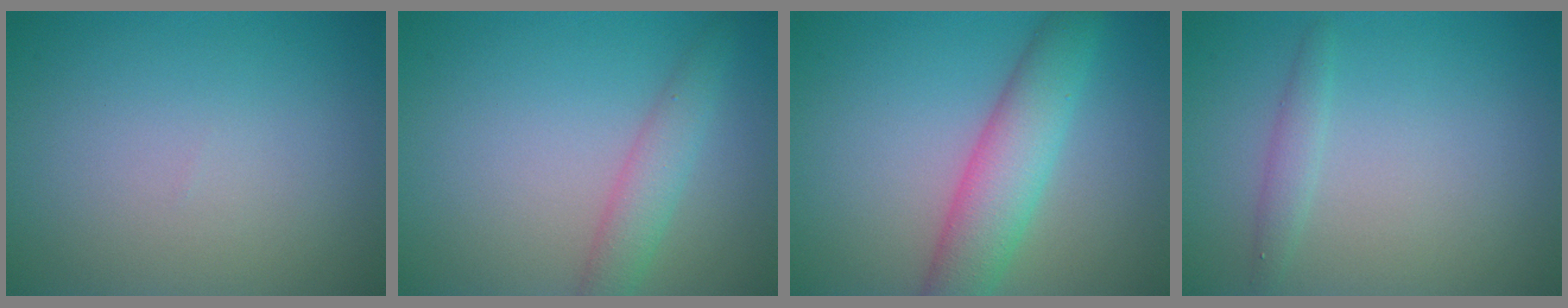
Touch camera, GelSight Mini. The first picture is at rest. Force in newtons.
{"total": 2.7, "press": 2.7, "slide": 0.2}
{"total": 5.6, "press": 5.6, "slide": 0.2}
{"total": 1.3, "press": 1.3, "slide": 0.1}